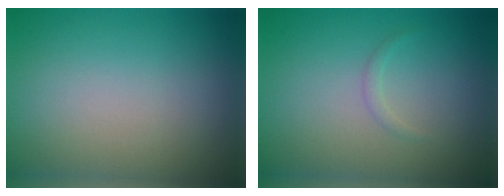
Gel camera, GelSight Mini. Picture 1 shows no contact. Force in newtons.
{"total": 0.6, "press": 0.6, "slide": 0.0}